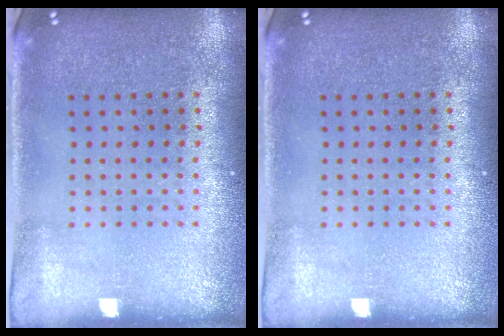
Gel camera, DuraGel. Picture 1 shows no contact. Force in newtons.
{"total": 0.0}